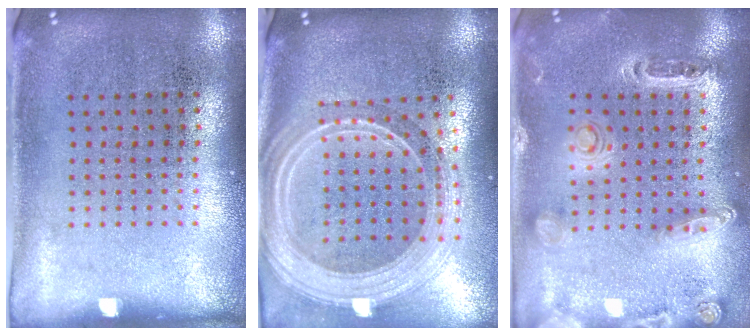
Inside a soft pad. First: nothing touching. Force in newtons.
{"total": 2.8, "press": 2.3, "slide": 1.5}
{"total": 1.4, "press": 1.3, "slide": 0.3}